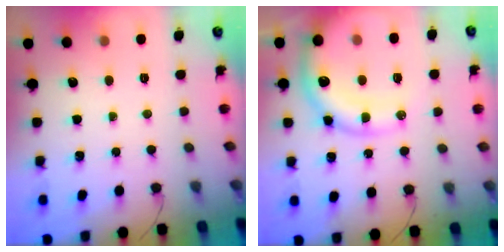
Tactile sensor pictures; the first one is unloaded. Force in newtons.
{"total": 17.4, "press": 17.0, "slide": 3.9}